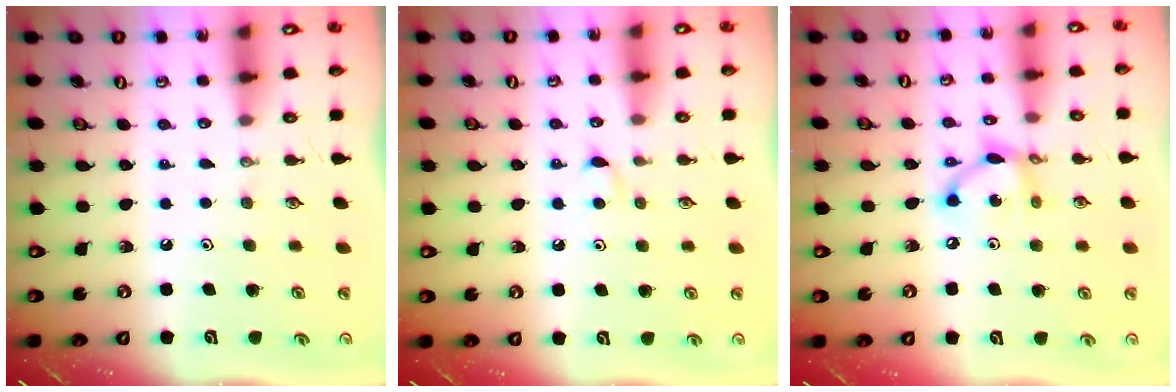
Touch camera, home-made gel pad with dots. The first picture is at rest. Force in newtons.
{"total": 3.4, "press": 3.4, "slide": 0.5}
{"total": 10.3, "press": 10.3, "slide": 0.5}